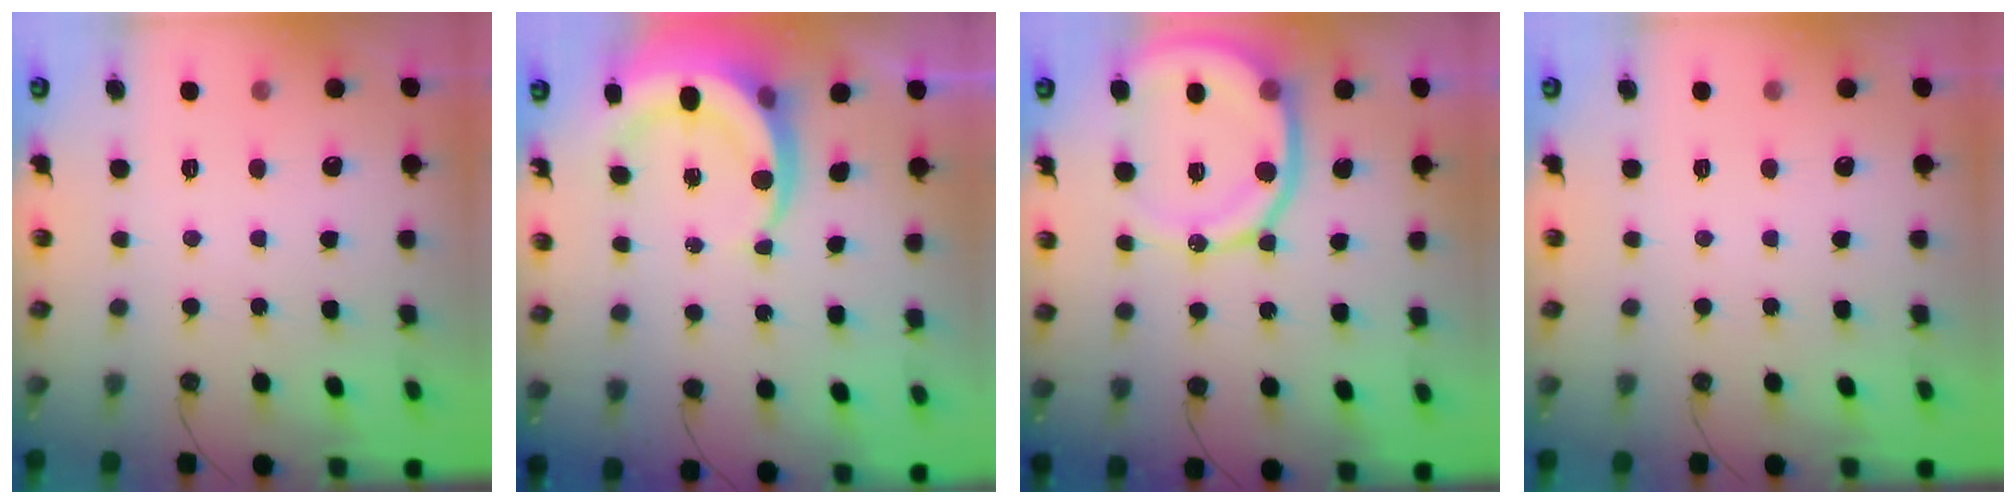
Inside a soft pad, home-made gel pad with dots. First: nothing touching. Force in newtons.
{"total": 7.5, "press": 7.4, "slide": 1.0}
{"total": 15.8, "press": 15.7, "slide": 2.1}
{"total": 0.0}